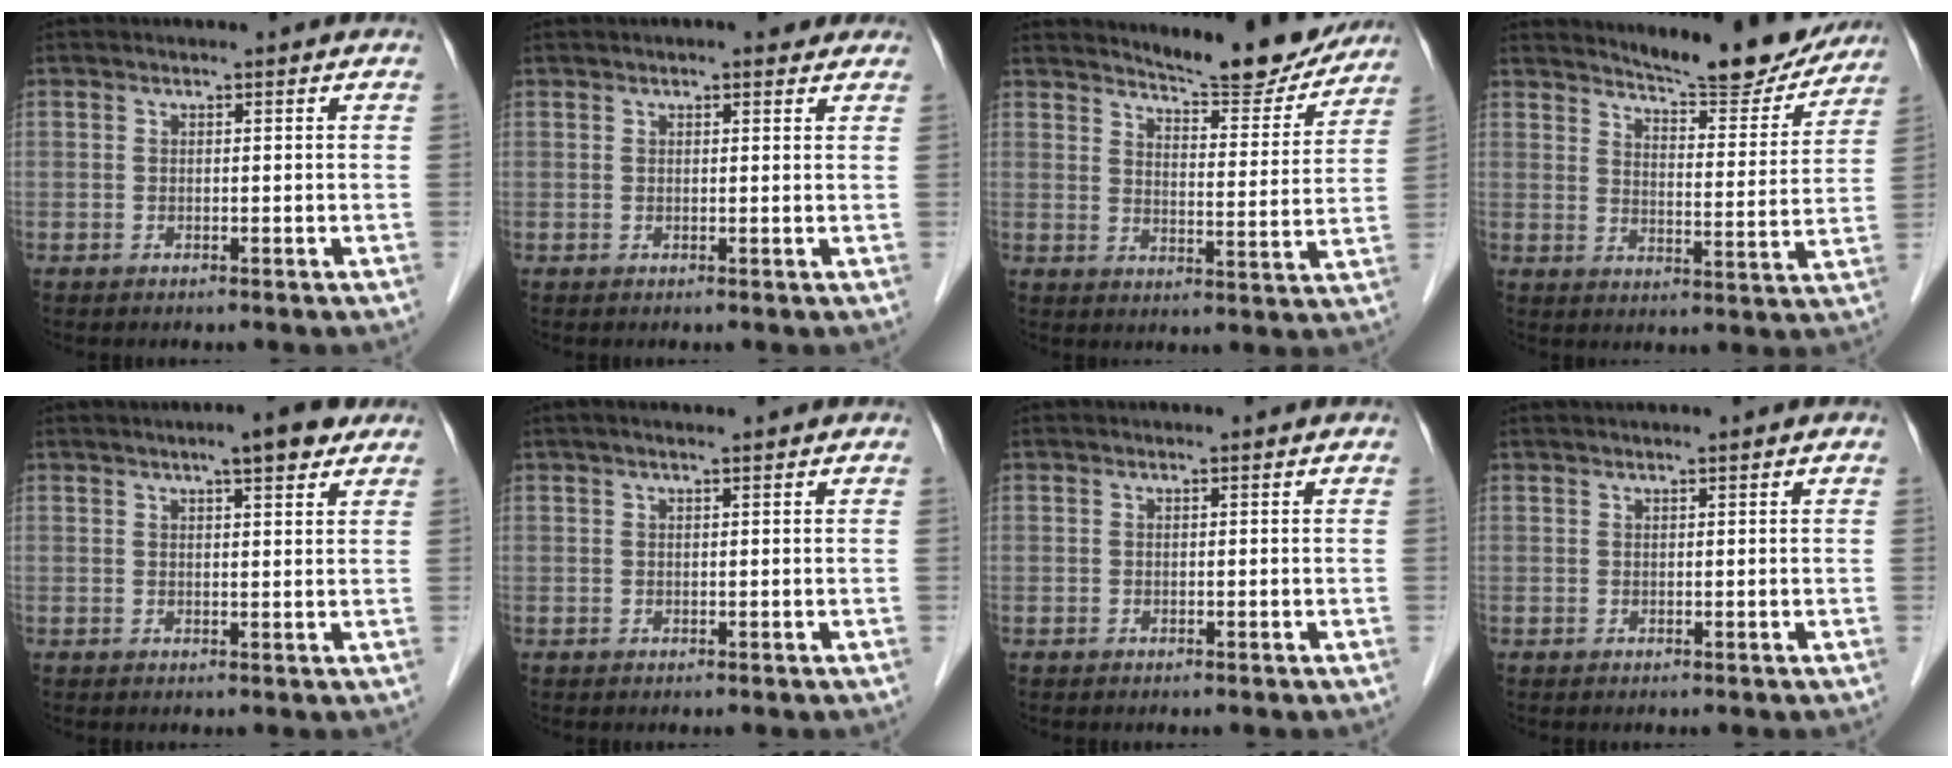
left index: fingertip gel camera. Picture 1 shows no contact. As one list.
[{"total": 3.3, "force": [2.6, 1.1, 1.8], "torque": [-0.018, 0.018, 0.029]}, {"total": 11.8, "force": [11.3, 1.5, 2.8], "torque": [-0.035, -0.023, 0.145]}, {"total": 12.8, "force": [12.3, 1.6, 3.4], "torque": [-0.044, -0.026, 0.157]}, {"total": 5.2, "force": [3.6, 0.8, 3.6], "torque": [-0.049, 0.013, 0.048]}, {"total": 2.0, "force": [1.5, 0.1, 1.4], "torque": [-0.022, 0.019, 0.023]}, {"total": 0.0}, {"total": 1.8, "force": [1.5, -0.1, 1.0], "torque": [-0.010, 0.024, 0.026]}]